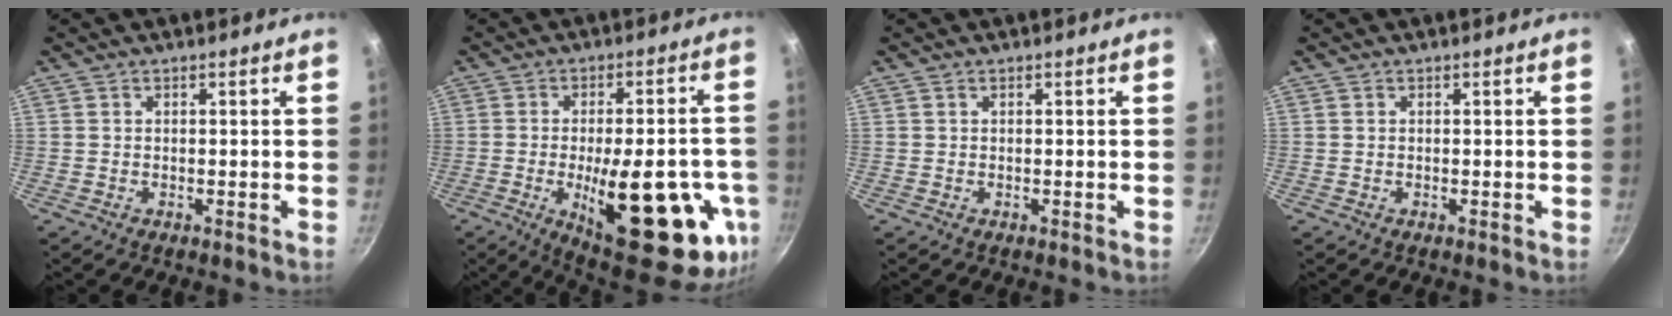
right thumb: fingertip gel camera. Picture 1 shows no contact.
{"total": 26.7, "force": [-7.7, 9.8, 23.6], "torque": [-0.284, 0.002, -0.094]}
{"total": 0.0}
{"total": 0.0}